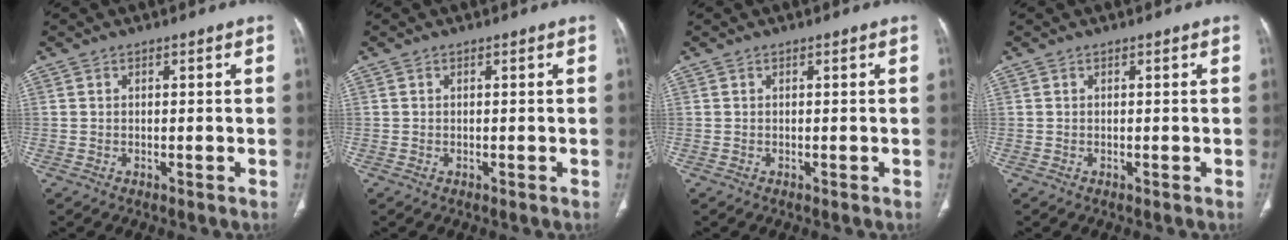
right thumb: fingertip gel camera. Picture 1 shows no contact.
{"total": 0.0}
{"total": 0.0}
{"total": 0.0}